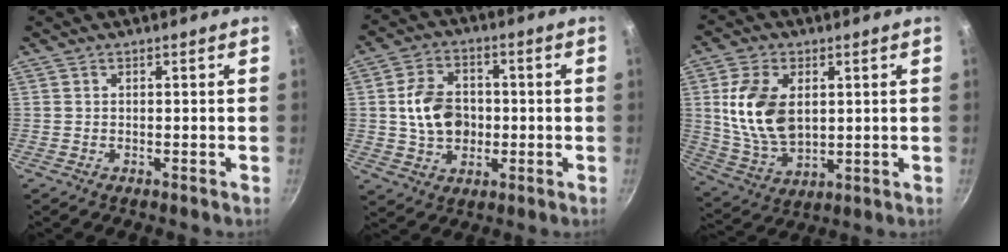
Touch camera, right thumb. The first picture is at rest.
{"total": 10.4, "force": [-0.1, 8.0, 6.7], "torque": [-0.096, 0.011, -0.002]}
{"total": 13.6, "force": [2.4, 8.6, 10.3], "torque": [-0.178, -0.020, 0.057]}